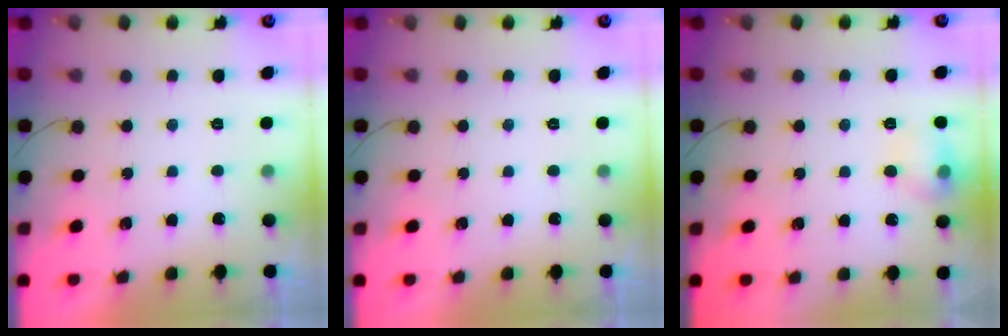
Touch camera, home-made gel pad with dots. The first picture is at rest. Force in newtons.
{"total": 0.0}
{"total": 8.5, "press": 8.4, "slide": 1.4}